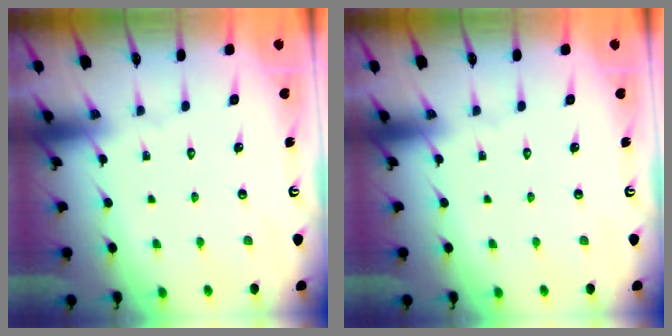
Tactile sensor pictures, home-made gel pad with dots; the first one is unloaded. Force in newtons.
{"total": 0.0}